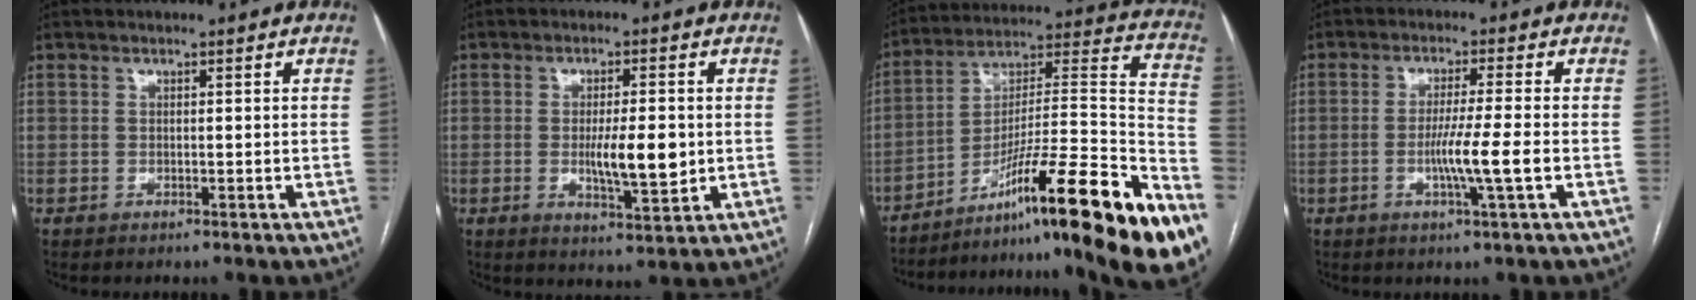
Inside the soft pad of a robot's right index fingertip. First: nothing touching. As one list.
[{"total": 7.3, "force": [-0.5, 1.7, 7.0], "torque": [-0.118, -0.010, -0.004]}, {"total": 29.6, "force": [-18.1, 1.1, 23.4], "torque": [-0.268, 0.020, -0.289]}, {"total": 6.1, "force": [-1.5, -1.1, 5.9], "torque": [-0.106, -0.013, -0.029]}]